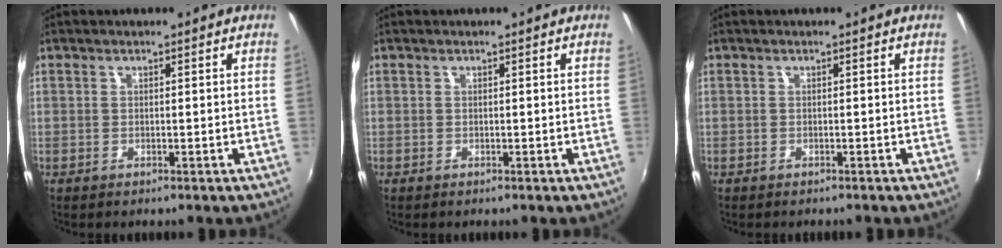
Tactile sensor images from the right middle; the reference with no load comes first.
{"total": 0.0}
{"total": 0.6, "force": [-0.6, 0.2, 0.2], "torque": [-0.004, -0.002, -0.009]}